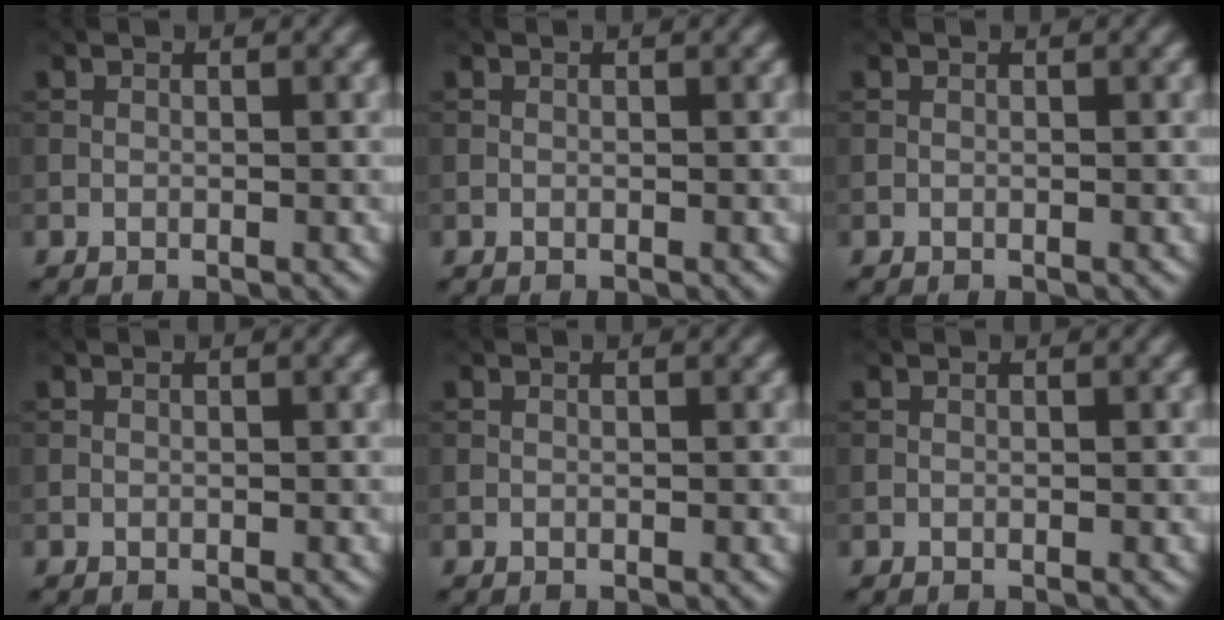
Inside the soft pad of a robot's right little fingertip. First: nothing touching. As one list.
[{"total": 0.0}, {"total": 0.0}, {"total": 0.0}, {"total": 0.0}, {"total": 0.0}]